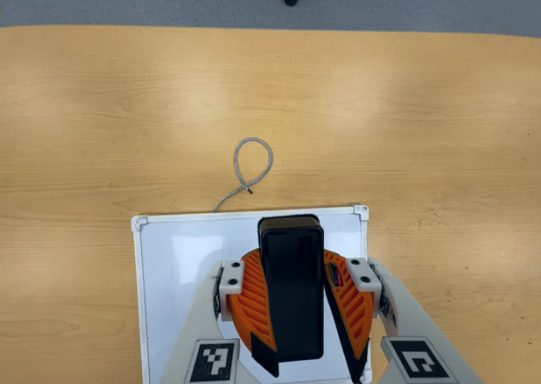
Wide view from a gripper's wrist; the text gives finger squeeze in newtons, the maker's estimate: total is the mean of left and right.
{"total": 11.1, "left": 11.3, "right": 10.9}